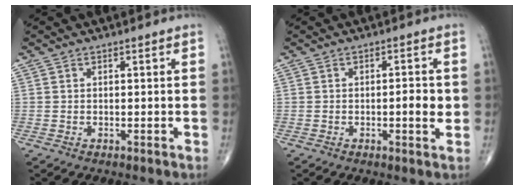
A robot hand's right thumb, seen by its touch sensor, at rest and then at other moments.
{"total": 3.6, "force": [-0.4, 1.0, 3.4], "torque": [-0.045, 0.001, -0.007]}